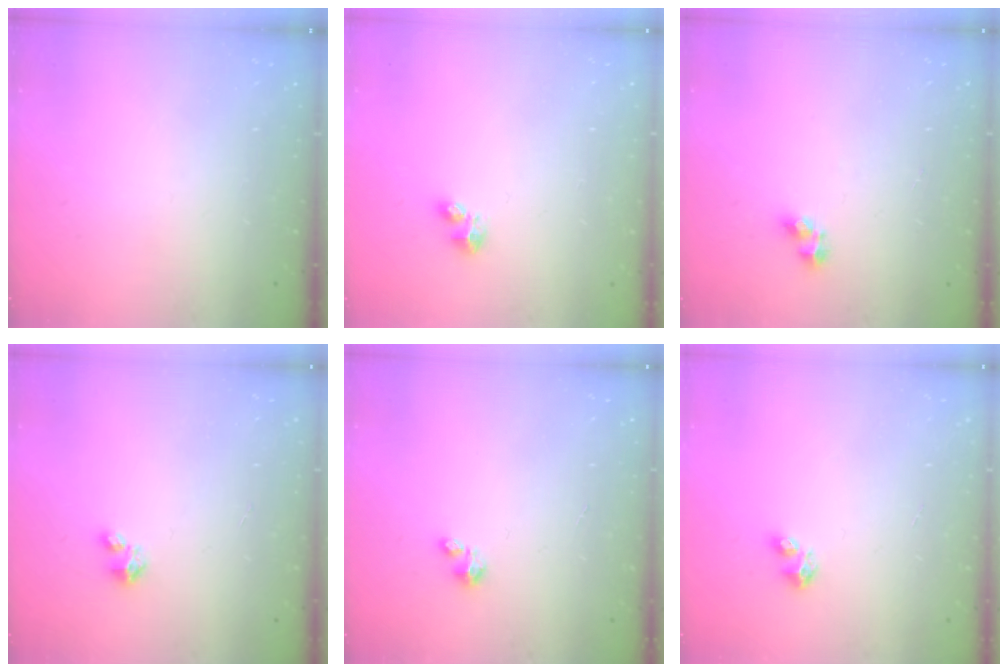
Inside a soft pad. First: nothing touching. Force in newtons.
{"total": 2.3, "press": 2.2, "slide": 0.5}
{"total": 3.7, "press": 3.7, "slide": 0.3}
{"total": 1.6, "press": 1.6, "slide": 0.2}
{"total": 1.2, "press": 1.2, "slide": 0.2}
{"total": 3.0, "press": 2.9, "slide": 0.3}